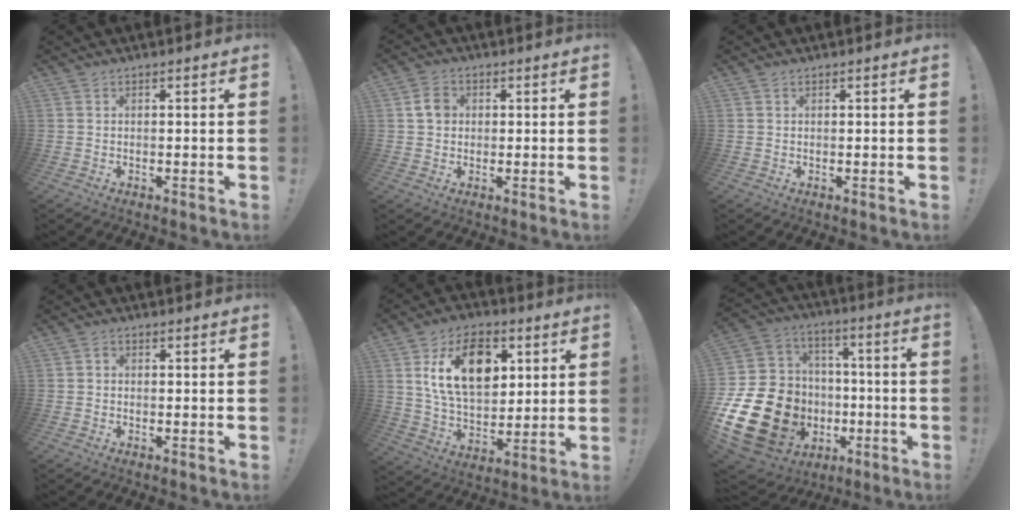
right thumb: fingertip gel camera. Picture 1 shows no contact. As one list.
[{"total": 4.7, "force": [0.6, 3.9, 2.6], "torque": [-0.037, 0.007, 0.012]}, {"total": 0.0}, {"total": 1.0, "force": [-0.7, 0.6, 0.4], "torque": [-0.014, 0.007, -0.011]}, {"total": 18.7, "force": [6.8, 12.3, 12.2], "torque": [-0.193, -0.014, 0.124]}, {"total": 26.3, "force": [-7.1, 20.6, 14.8], "torque": [-0.298, 0.041, -0.059]}]